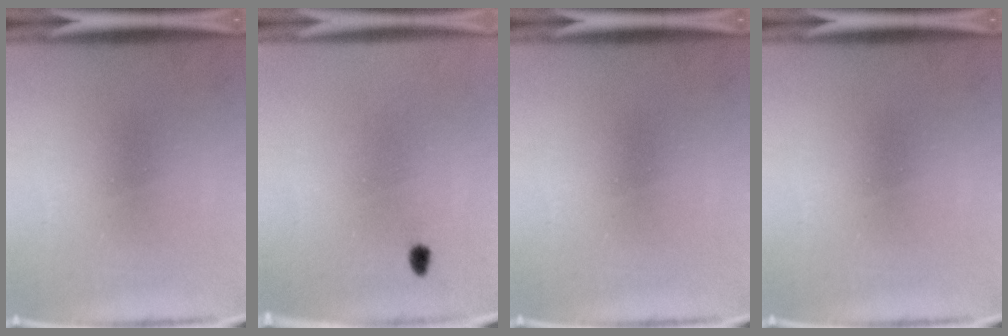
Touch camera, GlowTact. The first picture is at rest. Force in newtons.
{"total": 1.5}
{"total": 0.0}
{"total": 0.0}